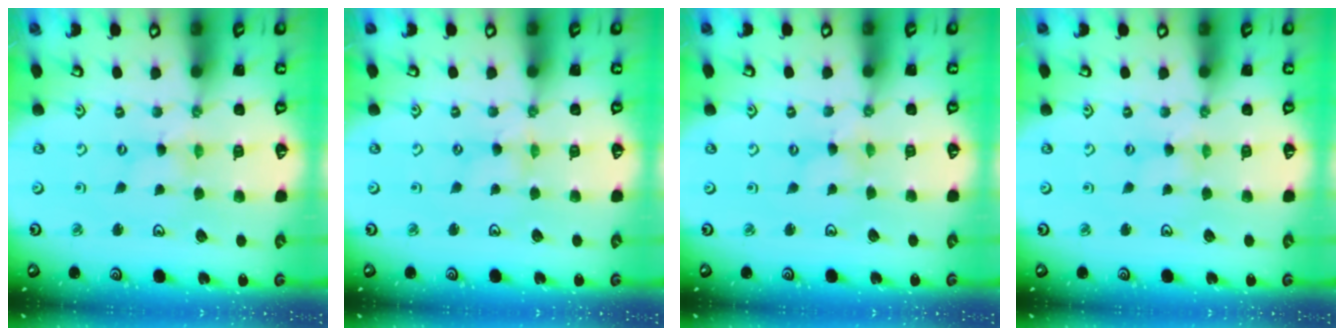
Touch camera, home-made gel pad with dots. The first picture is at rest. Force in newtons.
{"total": 1.1, "press": 1.0, "slide": 0.1}
{"total": 0.0}
{"total": 0.8, "press": 0.8, "slide": 0.1}